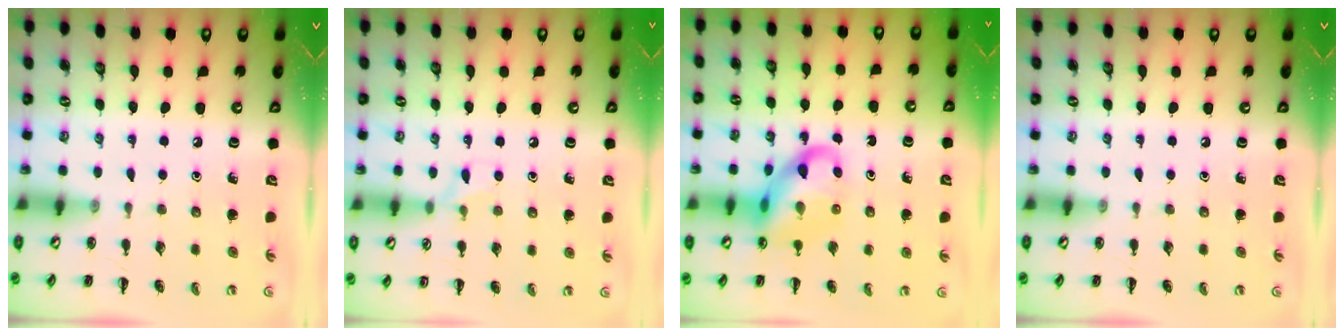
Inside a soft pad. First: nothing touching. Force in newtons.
{"total": 5.4, "press": 5.0, "slide": 2.0}
{"total": 13.2, "press": 12.9, "slide": 2.9}
{"total": 0.0}